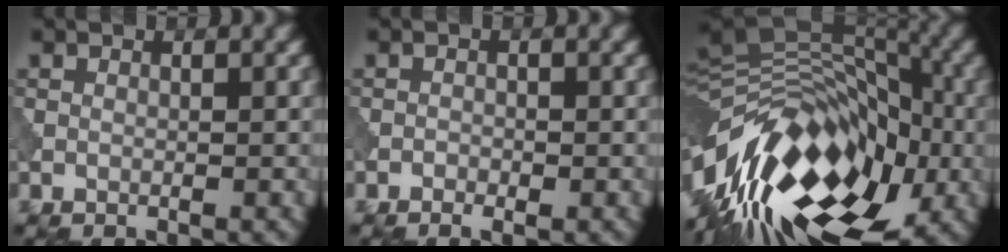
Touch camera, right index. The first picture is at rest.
{"total": 0.9, "force": [-0.5, 0.5, 0.5], "torque": [-0.007, 0.000, -0.010]}
{"total": 16.7, "force": [-6.5, 8.8, 12.6], "torque": [-0.228, 0.018, -0.127]}